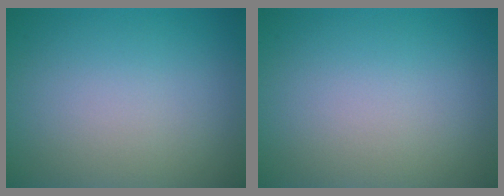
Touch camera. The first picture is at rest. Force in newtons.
{"total": 0.0}